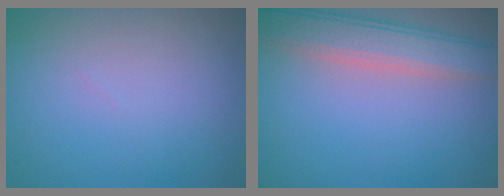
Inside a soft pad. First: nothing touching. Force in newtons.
{"total": 5.1, "press": 5.1, "slide": 0.3}